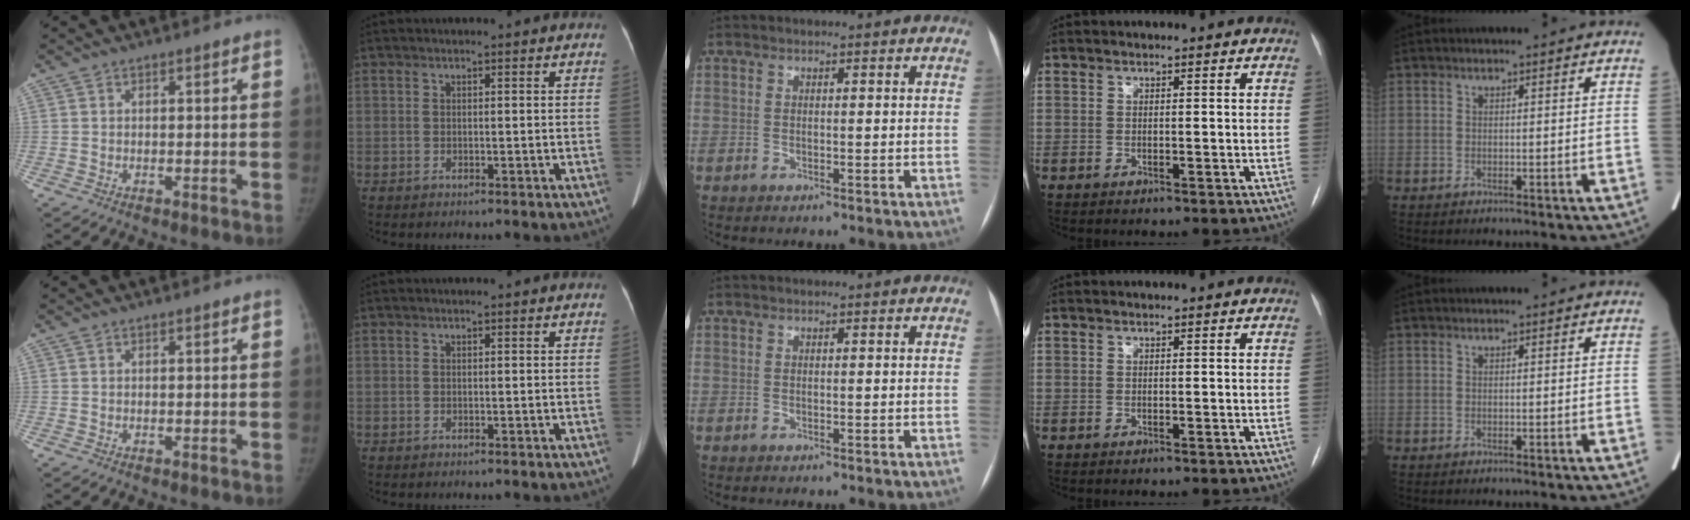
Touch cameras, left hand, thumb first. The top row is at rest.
{}